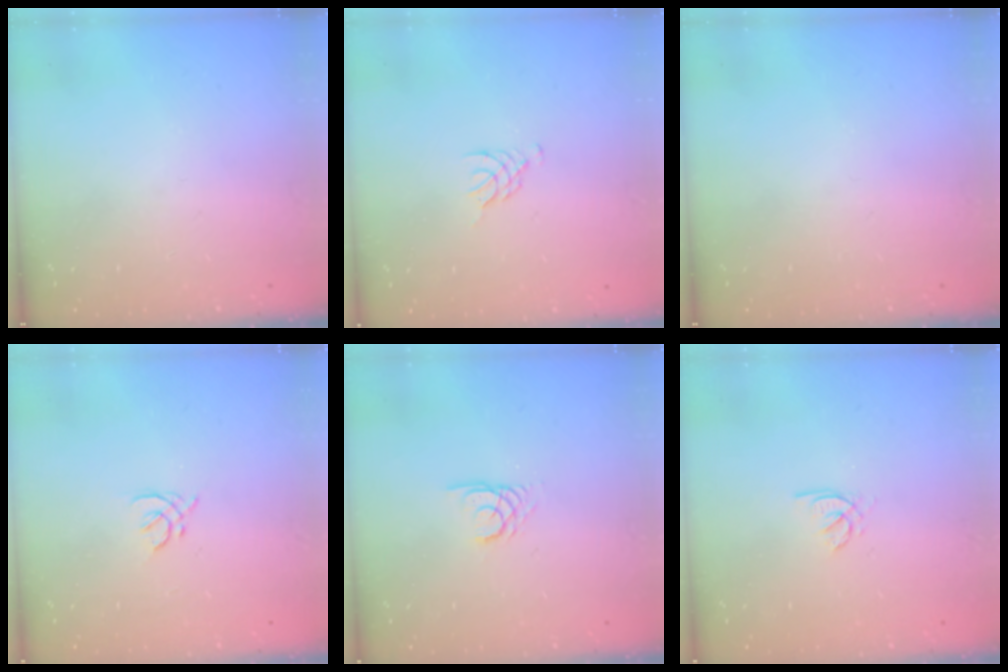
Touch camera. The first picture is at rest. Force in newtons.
{"total": 2.8, "press": 2.8, "slide": 0.5}
{"total": 0.0}
{"total": 2.0, "press": 2.0, "slide": 0.6}
{"total": 2.0, "press": 2.0, "slide": 0.1}
{"total": 1.7, "press": 1.6, "slide": 0.4}